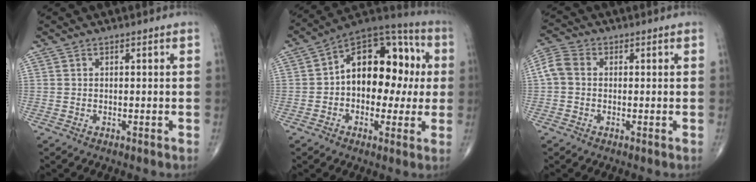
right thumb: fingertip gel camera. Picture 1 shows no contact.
{"total": 18.0, "force": [1.0, 11.6, 13.7], "torque": [-0.151, 0.047, 0.005]}
{"total": 4.9, "force": [0.0, 3.8, 3.1], "torque": [-0.068, 0.016, -0.009]}